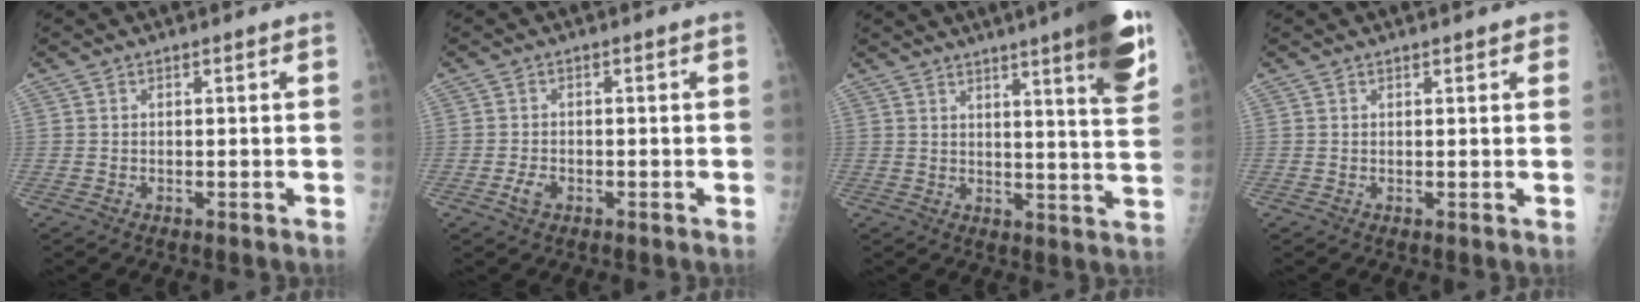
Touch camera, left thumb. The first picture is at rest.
{"total": 2.1, "force": [-0.9, 1.3, 1.3], "torque": [-0.028, 0.006, -0.017]}
{"total": 14.3, "force": [8.2, 1.3, 11.7], "torque": [-0.142, -0.038, 0.101]}
{"total": 2.5, "force": [1.7, 0.7, 1.7], "torque": [-0.013, 0.002, 0.019]}